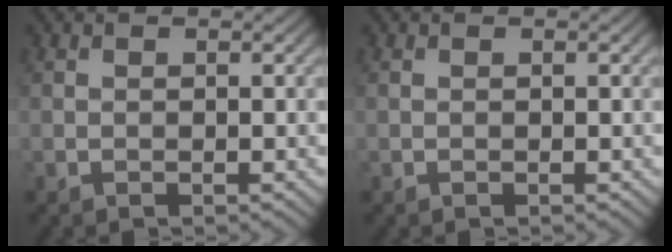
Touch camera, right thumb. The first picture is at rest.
{"total": 0.0}